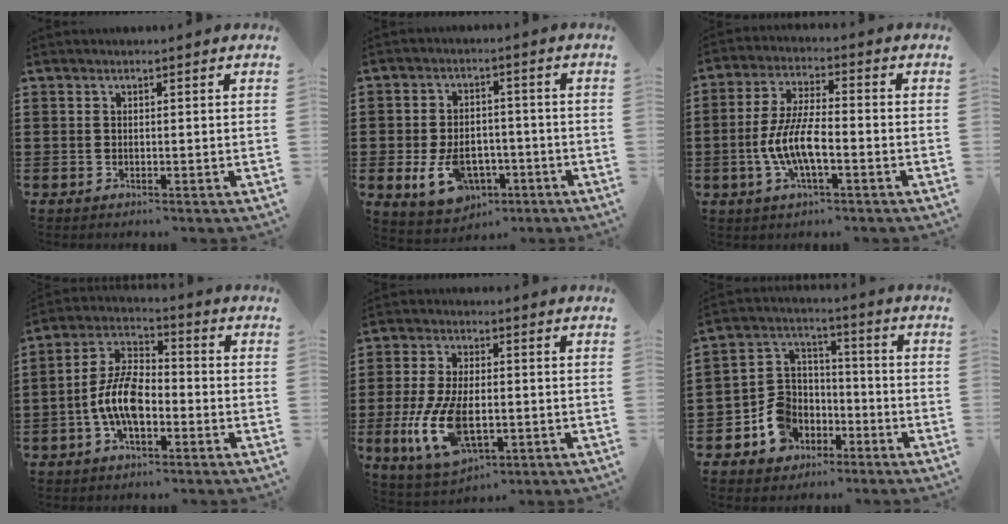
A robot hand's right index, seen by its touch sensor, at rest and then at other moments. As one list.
[{"total": 8.2, "force": [-2.7, 5.6, 5.4], "torque": [-0.103, 0.005, -0.052]}, {"total": 8.2, "force": [-2.4, 2.6, 7.4], "torque": [-0.173, -0.013, -0.053]}, {"total": 8.8, "force": [-2.8, 4.3, 7.2], "torque": [-0.176, -0.003, -0.061]}, {"total": 10.9, "force": [-2.6, 5.4, 9.0], "torque": [-0.209, -0.011, -0.047]}, {"total": 8.5, "force": [-3.8, 7.3, 2.4], "torque": [-0.087, 0.016, -0.074]}]